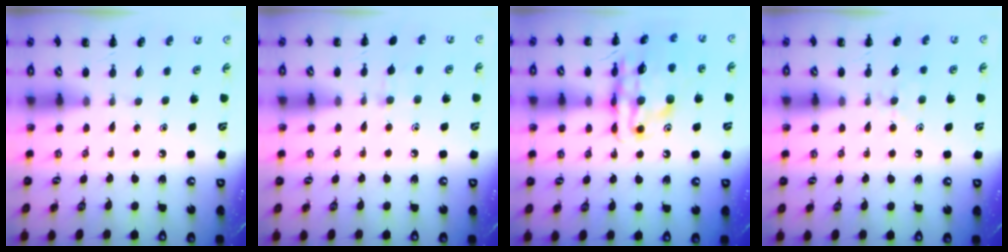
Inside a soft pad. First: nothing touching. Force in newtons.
{"total": 5.6, "press": 5.1, "slide": 2.2}
{"total": 17.3, "press": 17.1, "slide": 2.7}
{"total": 6.1, "press": 5.8, "slide": 1.7}